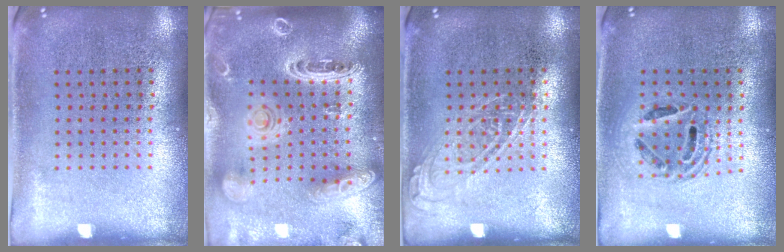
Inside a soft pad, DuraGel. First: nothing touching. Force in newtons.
{"total": 3.0, "press": 2.5, "slide": 1.6}
{"total": 1.1, "press": 1.0, "slide": 0.3}
{"total": 1.4, "press": 1.2, "slide": 0.6}